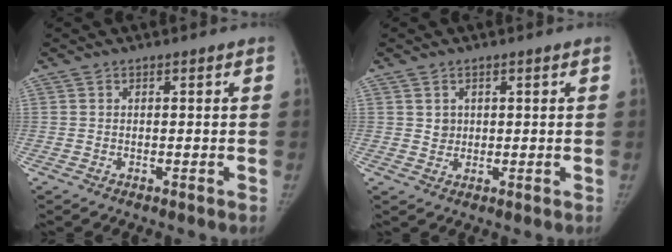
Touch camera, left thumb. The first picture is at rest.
{"total": 2.1, "force": [0.7, 1.9, 0.6], "torque": [-0.001, -0.005, 0.016]}